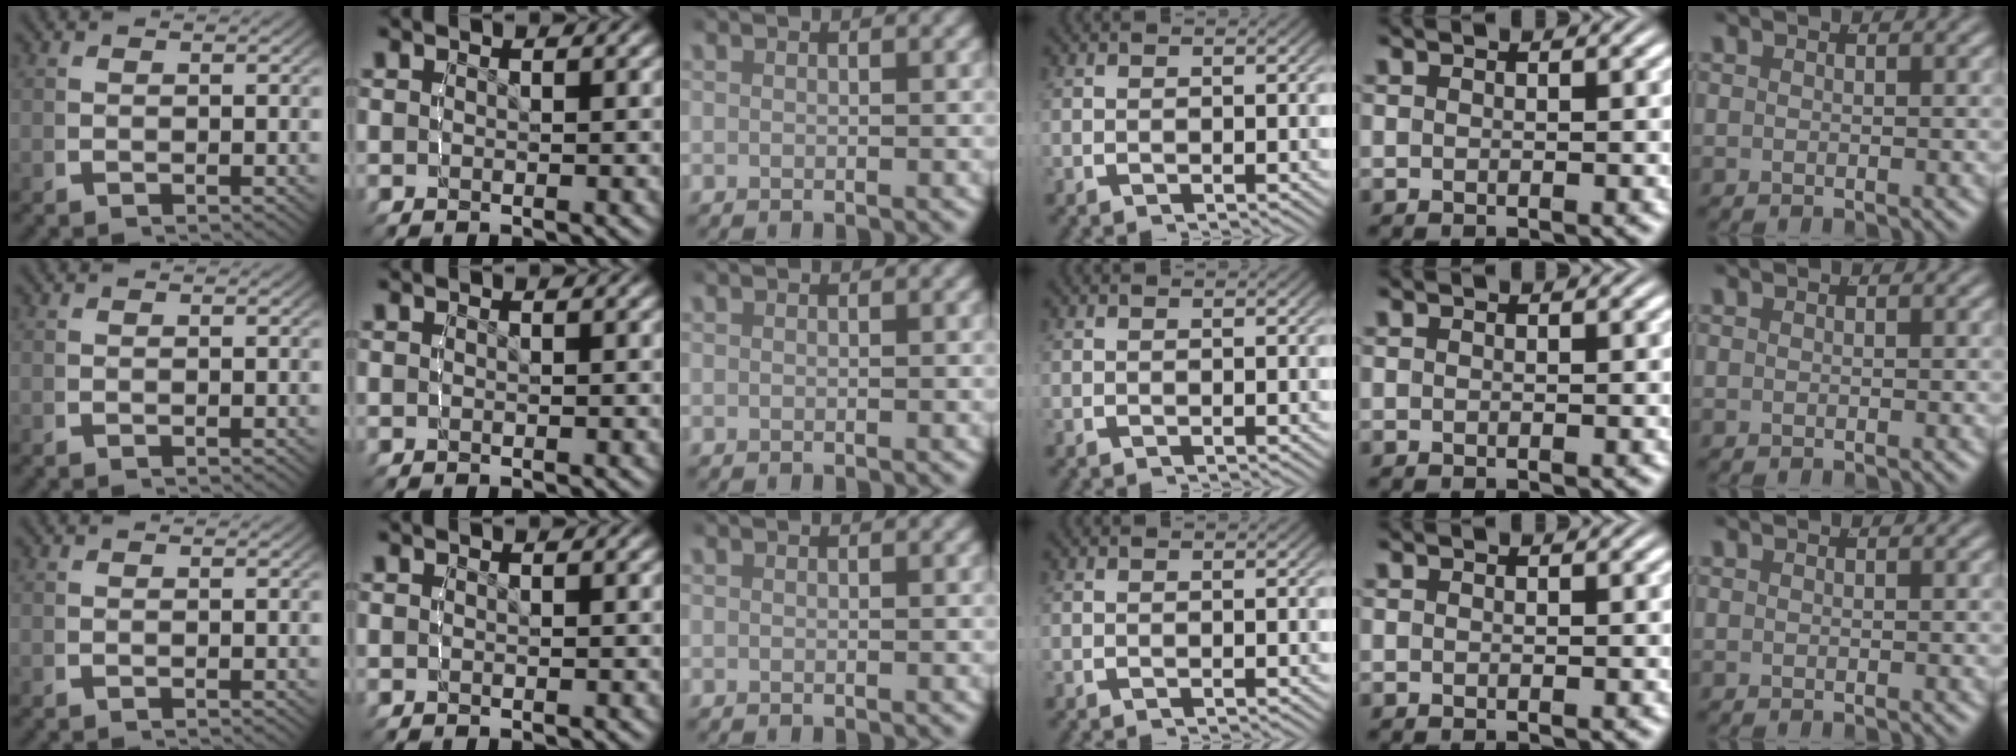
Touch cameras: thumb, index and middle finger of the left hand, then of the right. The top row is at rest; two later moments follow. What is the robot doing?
{"motion": "lift_and_place", "object": "bottle"}